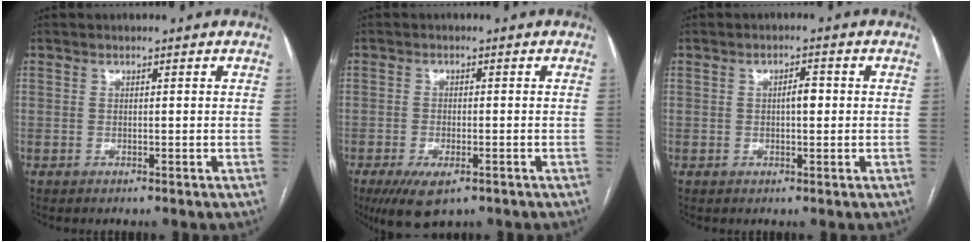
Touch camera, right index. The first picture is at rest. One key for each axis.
{"total": 6.3, "fx": -3.7, "fy": 2.3, "fz": 4.5, "tx": -0.079, "ty": -0.012, "tz": -0.055}
{"total": 2.3, "fx": 0.1, "fy": 0.9, "fz": 2.1, "tx": -0.033, "ty": 0.006, "tz": 0.000}